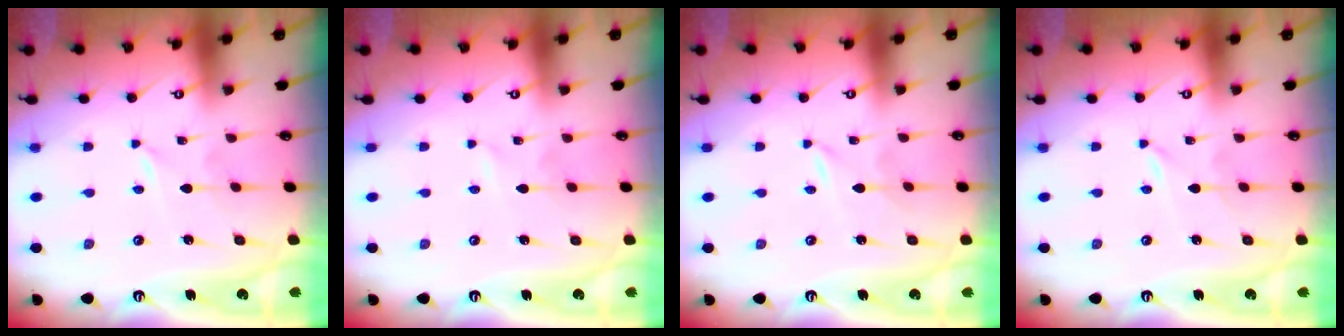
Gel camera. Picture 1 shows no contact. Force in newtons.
{"total": 0.0}
{"total": 0.0}
{"total": 0.0}